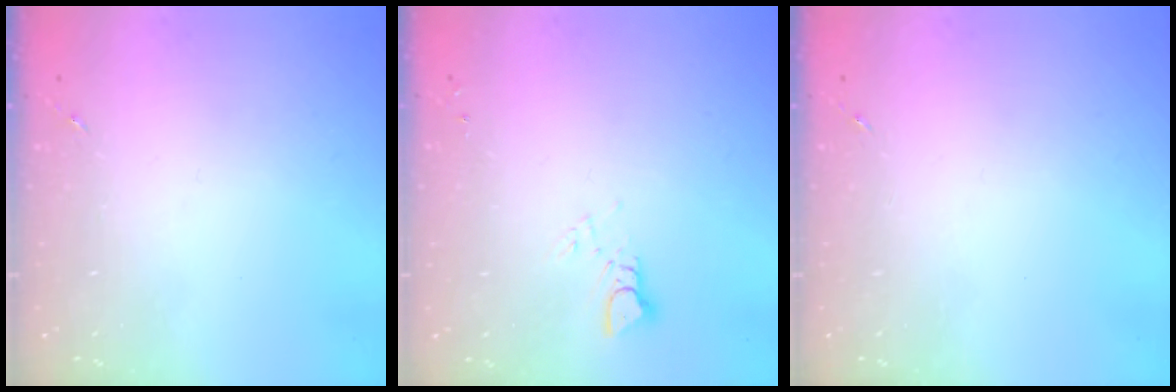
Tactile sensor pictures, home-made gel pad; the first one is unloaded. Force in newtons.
{"total": 2.9, "press": 2.9, "slide": 0.2}
{"total": 0.0}